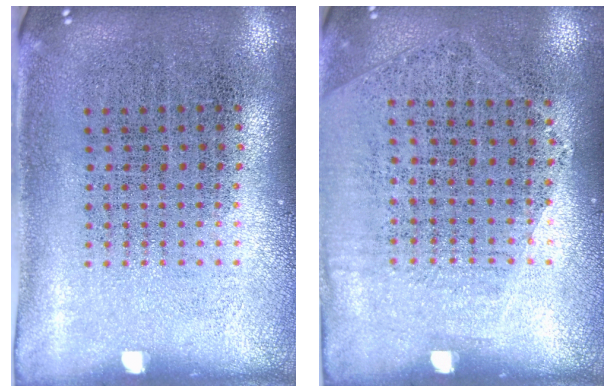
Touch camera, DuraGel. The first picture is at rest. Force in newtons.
{"total": 1.2, "press": 1.0, "slide": 0.7}